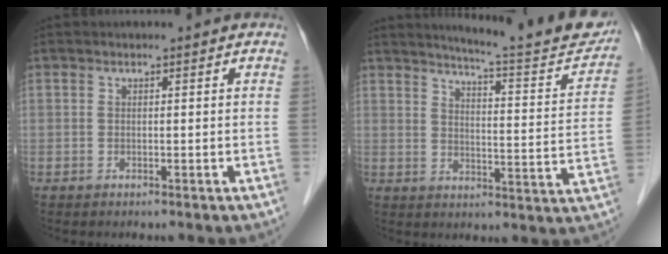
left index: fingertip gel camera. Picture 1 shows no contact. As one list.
[{"total": 17.8, "force": [16.4, 0.9, 6.9], "torque": [-0.094, -0.061, 0.201]}]